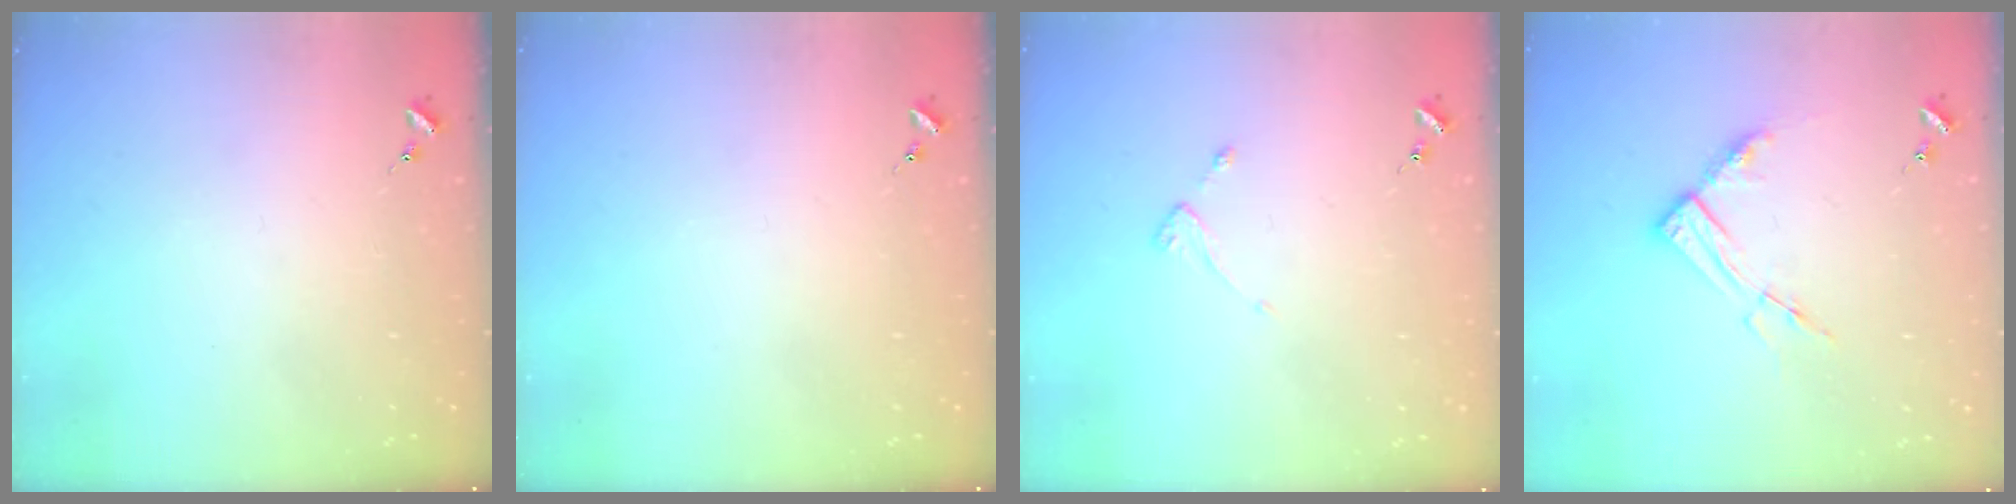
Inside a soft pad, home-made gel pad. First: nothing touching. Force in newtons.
{"total": 0.0}
{"total": 2.2, "press": 2.1, "slide": 0.4}
{"total": 8.9, "press": 8.9, "slide": 0.8}